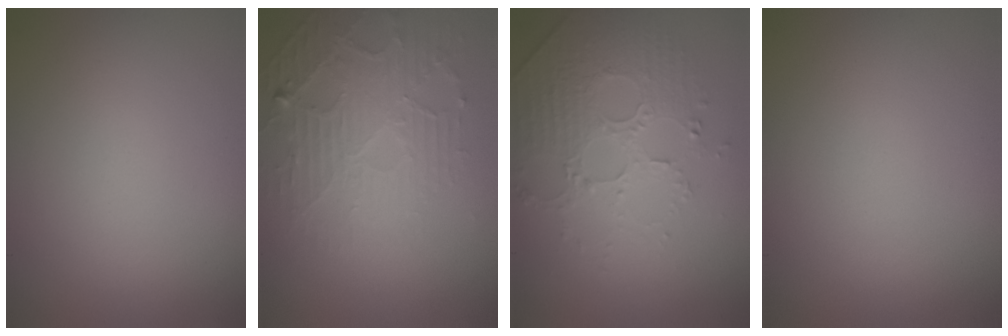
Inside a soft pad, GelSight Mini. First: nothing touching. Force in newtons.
{"total": 4.7, "press": 3.4, "slide": 3.3}
{"total": 5.0, "press": 3.5, "slide": 3.6}
{"total": 0.0}